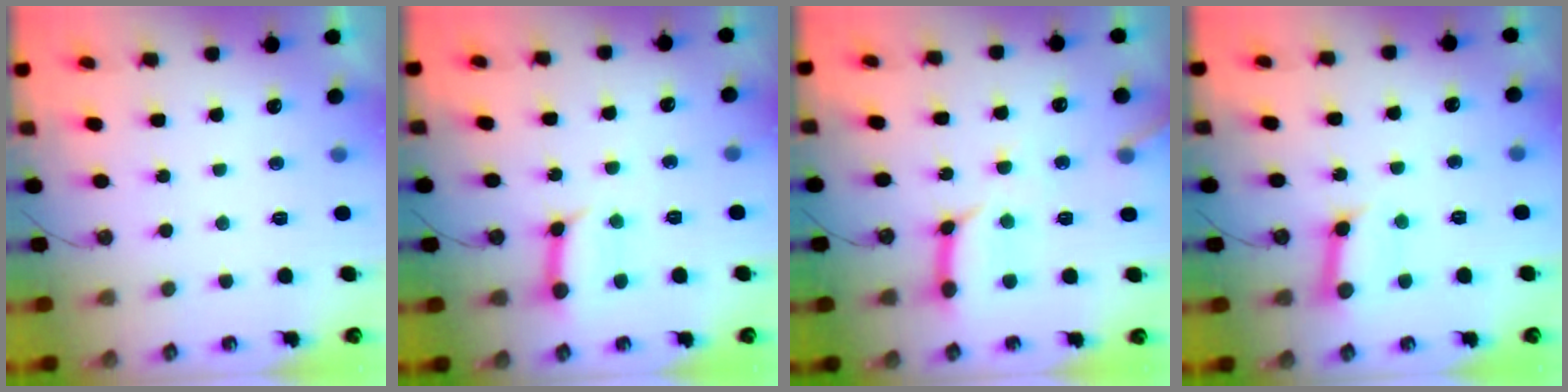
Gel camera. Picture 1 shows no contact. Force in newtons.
{"total": 9.6, "press": 9.5, "slide": 1.3}
{"total": 12.7, "press": 12.6, "slide": 1.6}
{"total": 9.3, "press": 9.2, "slide": 1.1}